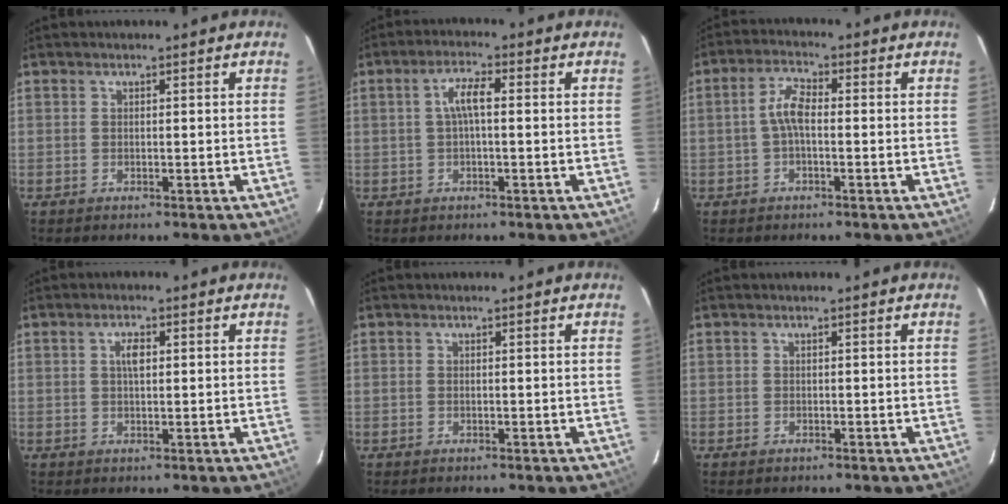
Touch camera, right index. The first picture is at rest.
{"total": 4.0, "force": [0.2, 1.0, 3.9], "torque": [-0.075, 0.011, 0.004]}
{"total": 4.2, "force": [-0.6, 1.7, 3.8], "torque": [-0.081, 0.016, -0.013]}
{"total": 2.5, "force": [0.6, 1.1, 2.1], "torque": [-0.039, 0.007, 0.010]}
{"total": 0.0}
{"total": 0.6, "force": [-0.4, 0.4, 0.1], "torque": [-0.002, -0.001, -0.008]}